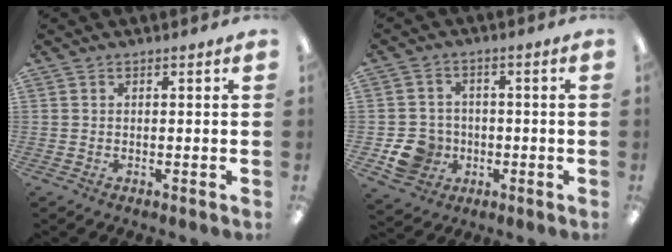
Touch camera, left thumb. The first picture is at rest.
{"total": 9.0, "force": [-2.6, 8.2, 2.6], "torque": [-0.069, 0.022, -0.039]}